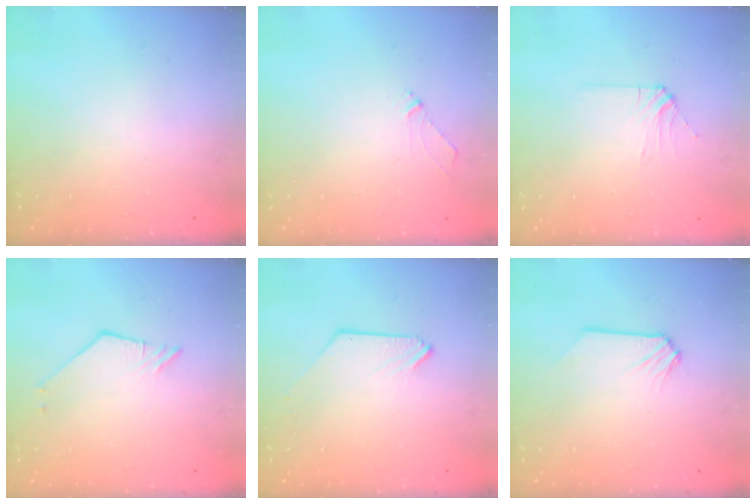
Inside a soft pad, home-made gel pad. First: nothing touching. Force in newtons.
{"total": 3.6, "press": 3.5, "slide": 0.7}
{"total": 3.8, "press": 3.8, "slide": 0.7}
{"total": 2.5, "press": 2.5, "slide": 0.1}
{"total": 0.0}
{"total": 0.0}